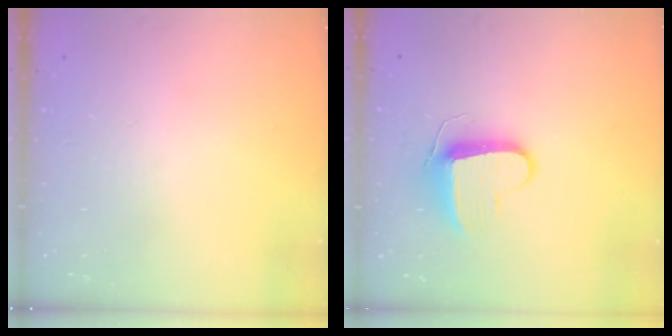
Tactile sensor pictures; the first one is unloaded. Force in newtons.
{"total": 9.4, "press": 9.4, "slide": 0.5}